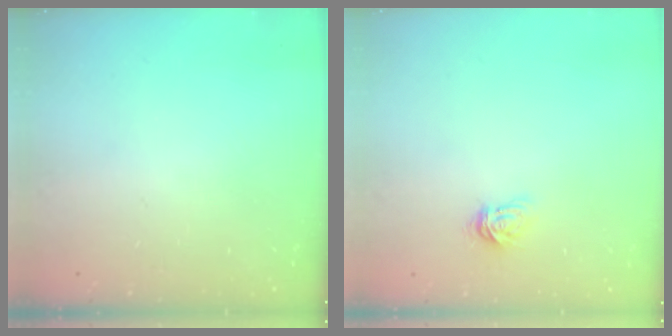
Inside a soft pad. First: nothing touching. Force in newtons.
{"total": 5.1, "press": 5.1, "slide": 0.5}